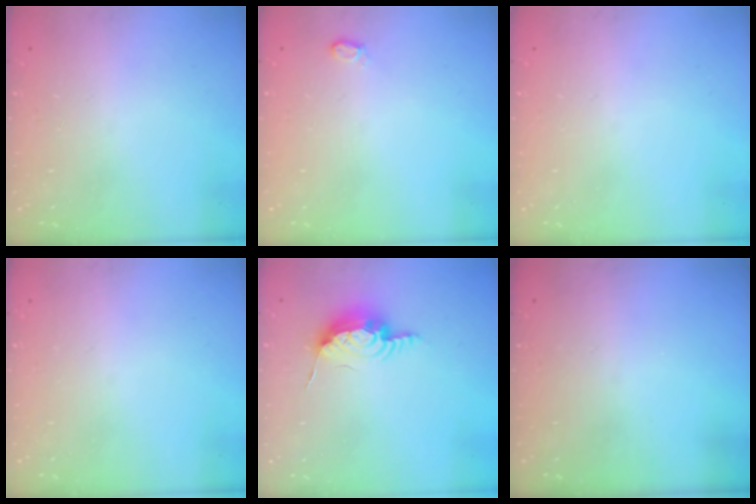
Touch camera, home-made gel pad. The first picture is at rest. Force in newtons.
{"total": 3.9, "press": 3.7, "slide": 1.3}
{"total": 0.0}
{"total": 0.0}
{"total": 9.9, "press": 9.9, "slide": 1.0}
{"total": 0.0}